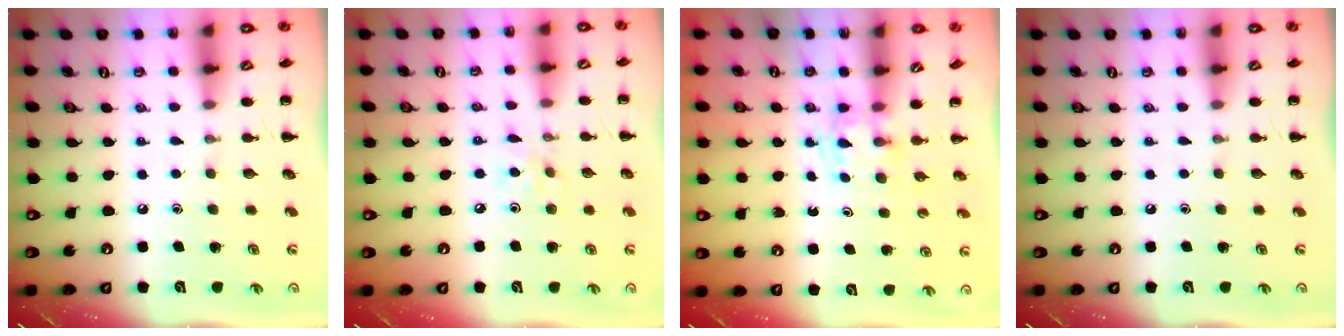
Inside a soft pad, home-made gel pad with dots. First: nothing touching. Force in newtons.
{"total": 3.0, "press": 2.8, "slide": 1.0}
{"total": 2.8, "press": 2.6, "slide": 1.1}
{"total": 0.0}